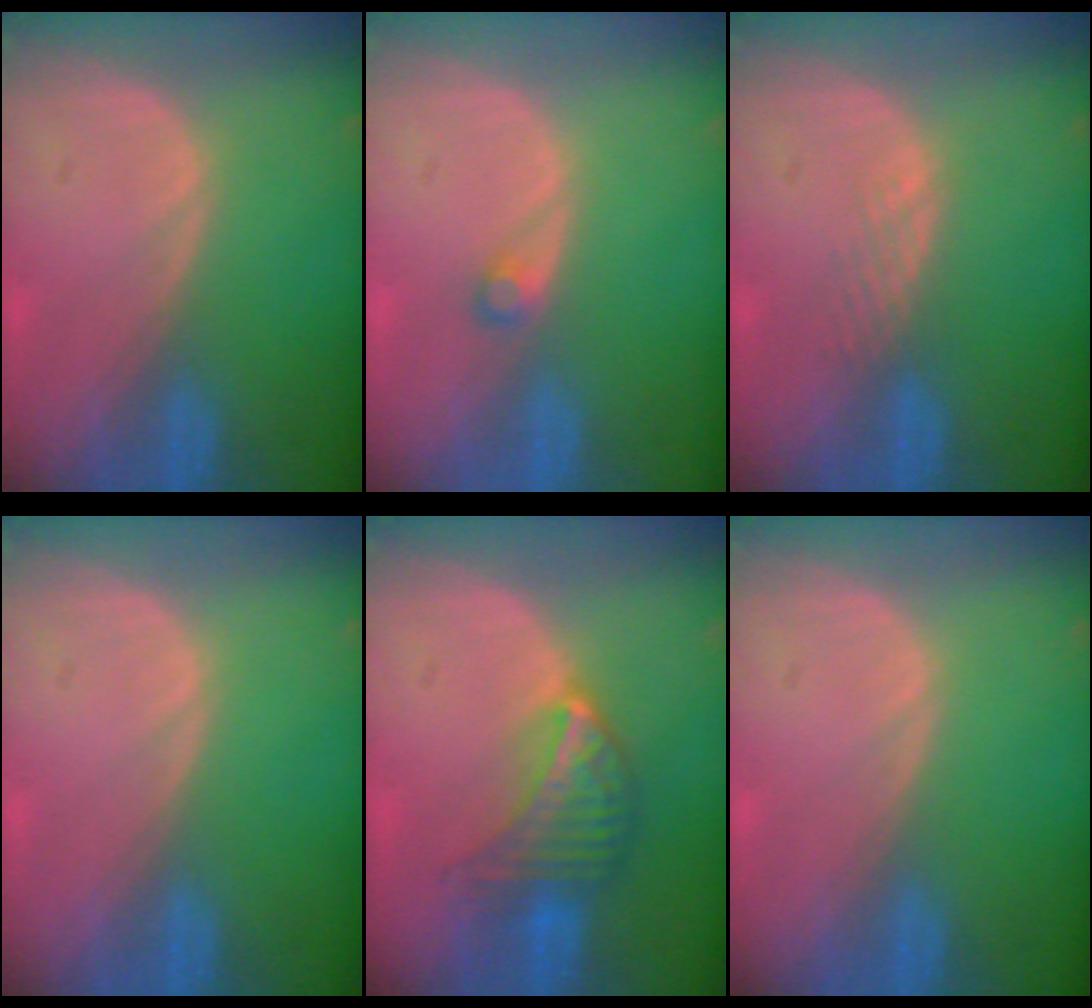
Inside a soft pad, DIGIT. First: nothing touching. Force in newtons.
{"total": 1.3, "press": 1.2, "slide": 0.3}
{"total": 1.6, "press": 1.6, "slide": 0.1}
{"total": 0.0}
{"total": 7.1, "press": 6.3, "slide": 3.1}
{"total": 0.0}